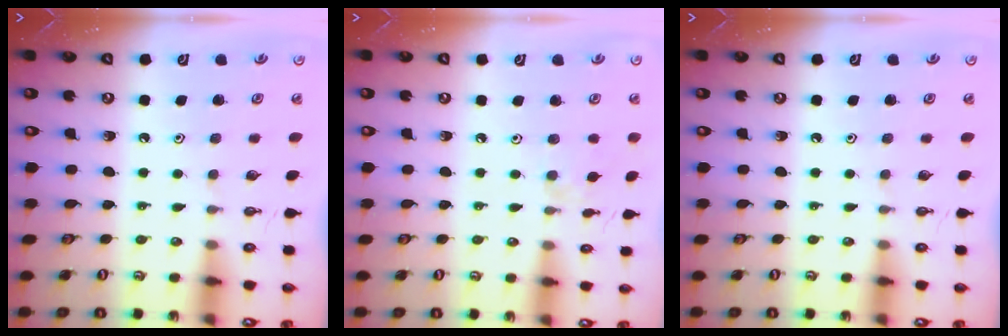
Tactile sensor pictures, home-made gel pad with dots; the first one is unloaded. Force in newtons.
{"total": 2.6, "press": 2.6, "slide": 0.5}
{"total": 0.0}